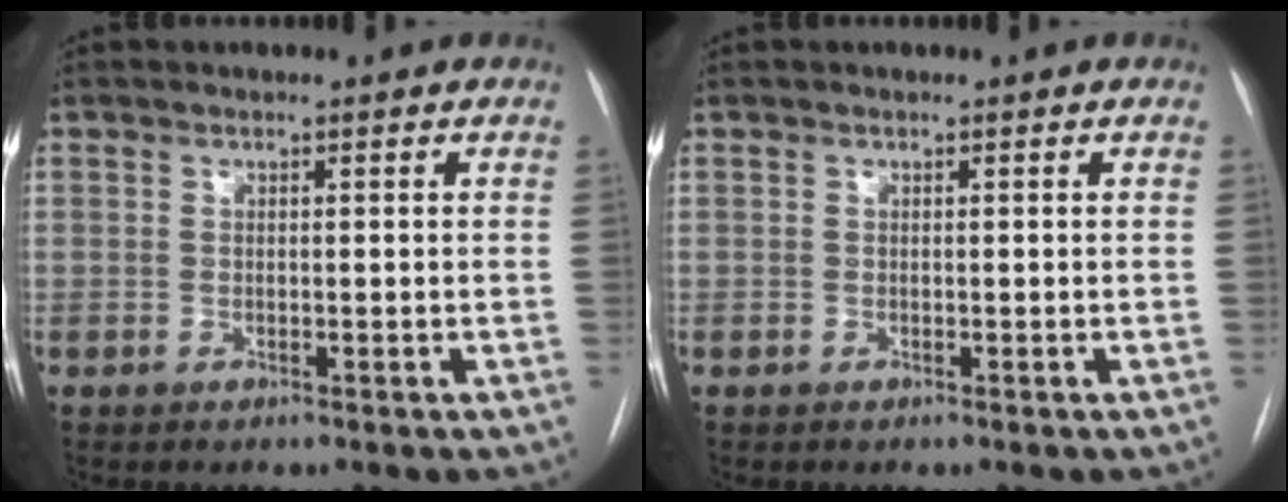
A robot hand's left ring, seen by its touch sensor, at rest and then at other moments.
{"total": 0.0}